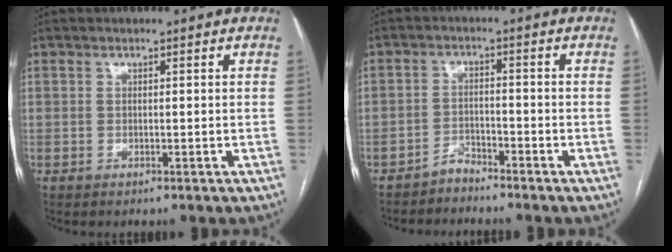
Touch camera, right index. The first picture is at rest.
{"total": 2.4, "force": [-2.3, 0.5, -0.4], "torque": [0.015, -0.003, -0.042]}